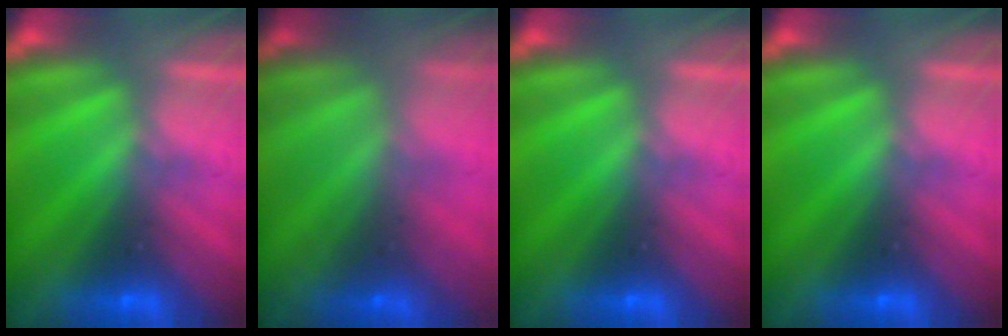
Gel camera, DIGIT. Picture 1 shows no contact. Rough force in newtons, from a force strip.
{"total": 1.7}
{"total": 0.0}
{"total": 0.0}